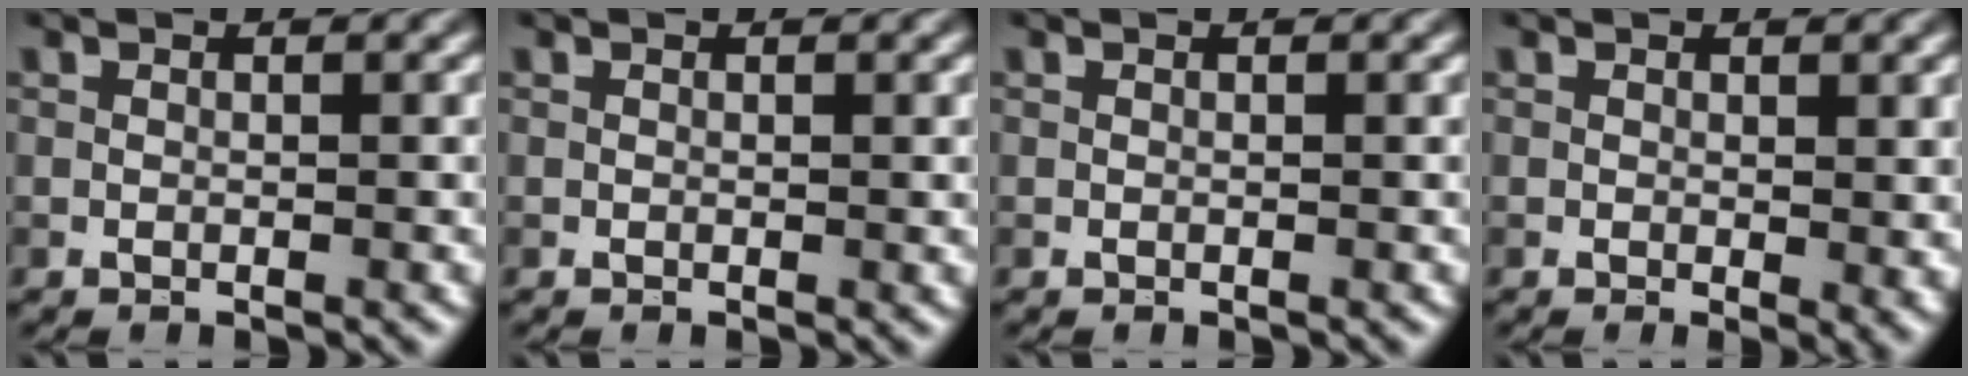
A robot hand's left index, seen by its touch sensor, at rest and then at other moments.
{"total": 0.0}
{"total": 0.0}
{"total": 1.6, "force": [0.3, 0.5, 1.5], "torque": [-0.015, -0.008, 0.005]}